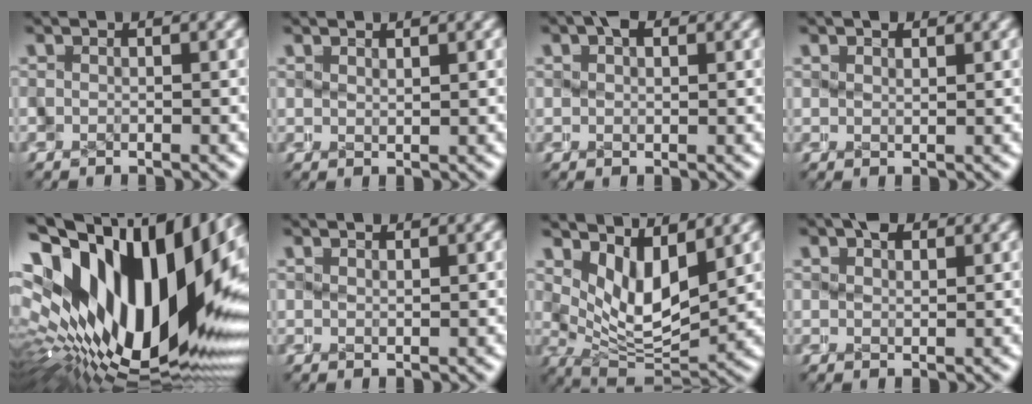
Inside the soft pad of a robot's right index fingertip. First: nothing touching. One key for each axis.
{"total": 1.1, "fx": 1.1, "fy": 0.2, "fz": 0.2, "tx": -0.004, "ty": -0.005, "tz": 0.021}
{"total": 1.6, "fx": 1.1, "fy": 0.8, "fz": 0.9, "tx": -0.010, "ty": 0.002, "tz": 0.014}
{"total": 1.3, "fx": 1.1, "fy": 0.5, "fz": 0.4, "tx": -0.005, "ty": -0.003, "tz": 0.020}
{"total": 22.4, "fx": 0.5, "fy": 12.0, "fz": 18.9, "tx": -0.260, "ty": 0.015, "tz": 0.012}
{"total": 1.0, "fx": 0.9, "fy": 0.3, "fz": 0.3, "tx": -0.004, "ty": -0.002, "tz": 0.017}
{"total": 6.8, "fx": 0.7, "fy": 3.6, "fz": 5.7, "tx": -0.071, "ty": -0.025, "tz": 0.030}
{"total": 2.0, "fx": 1.5, "fy": 1.0, "fz": 1.0, "tx": -0.009, "ty": 0.000, "tz": 0.023}